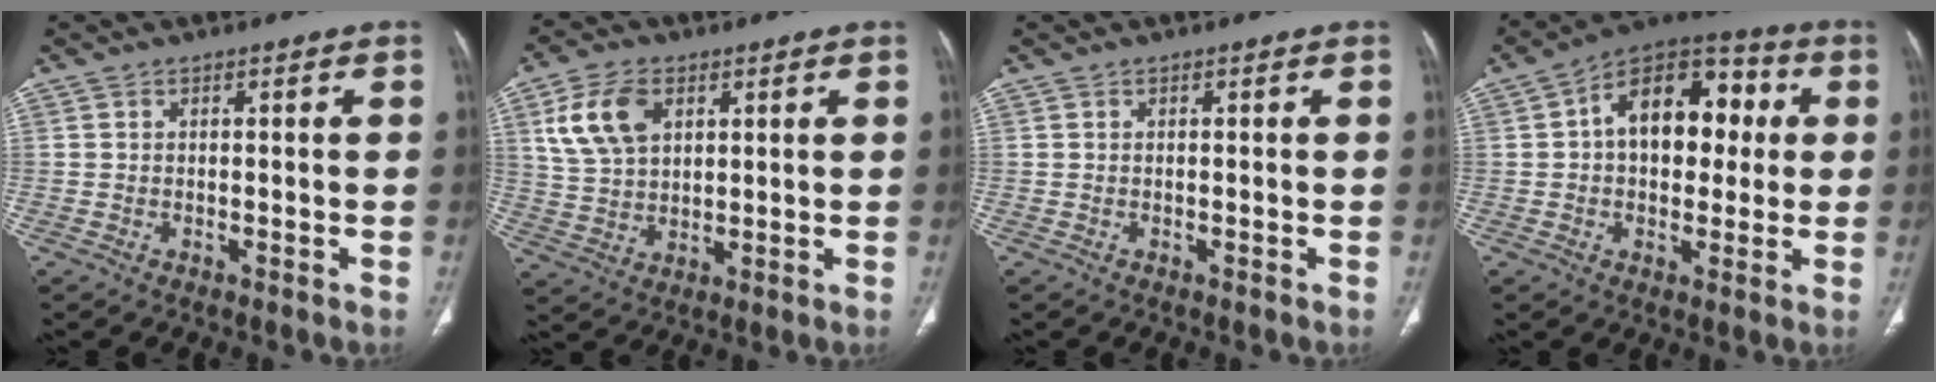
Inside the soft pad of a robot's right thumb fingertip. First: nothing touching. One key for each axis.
{"total": 10.6, "fx": 4.1, "fy": 6.9, "fz": 7.0, "tx": -0.123, "ty": -0.006, "tz": 0.084}
{"total": 0.0}
{"total": 14.8, "fx": 2.4, "fy": 9.4, "fz": 11.2, "tx": -0.129, "ty": 0.027, "tz": 0.028}